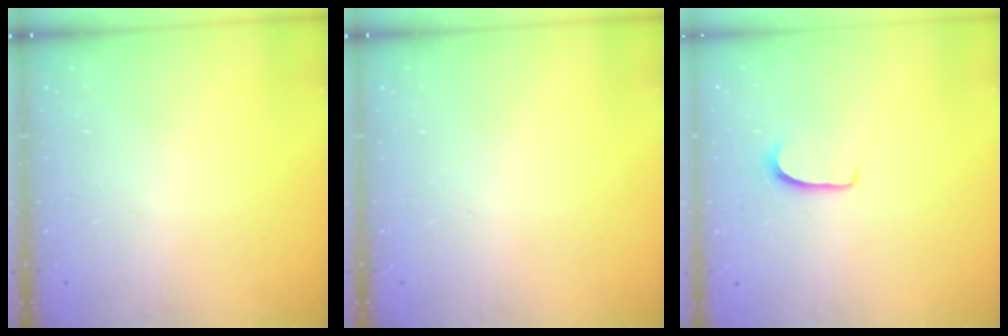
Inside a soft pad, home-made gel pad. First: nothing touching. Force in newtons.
{"total": 0.0}
{"total": 5.8, "press": 5.7, "slide": 0.5}